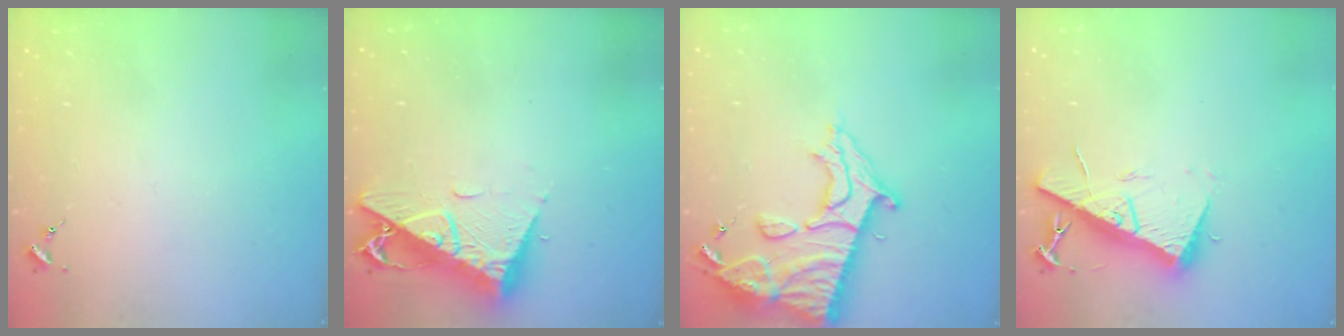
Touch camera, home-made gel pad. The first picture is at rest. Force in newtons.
{"total": 12.7, "press": 12.6, "slide": 1.1}
{"total": 20.1, "press": 20.0, "slide": 1.7}
{"total": 13.5, "press": 13.4, "slide": 1.4}